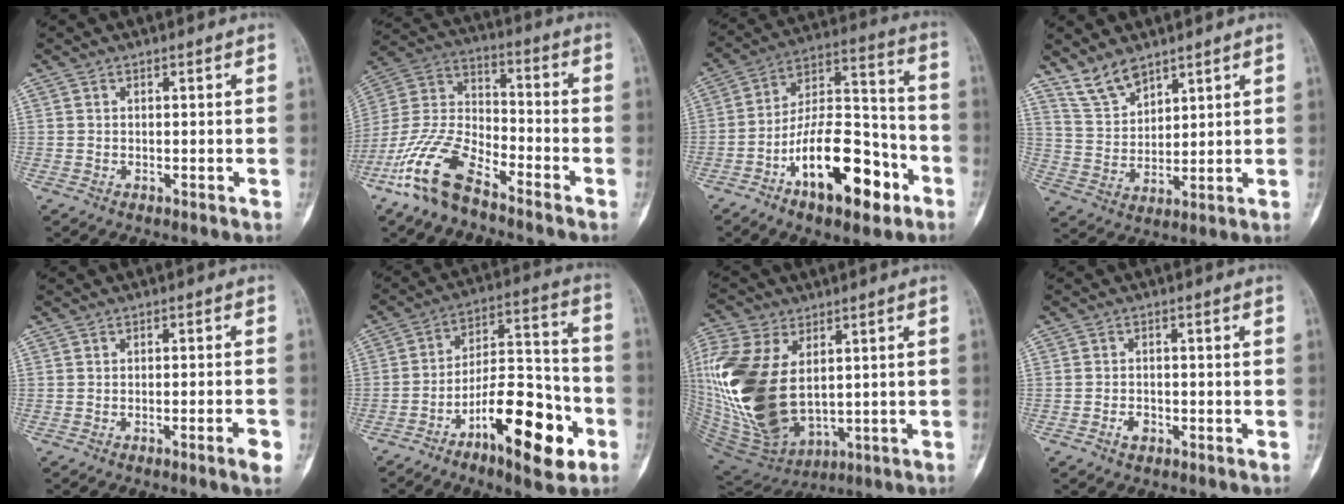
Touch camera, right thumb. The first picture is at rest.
{"total": 14.6, "force": [-9.8, 5.8, 9.2], "torque": [-0.190, 0.055, -0.202]}
{"total": 19.9, "force": [-9.3, 8.9, 15.2], "torque": [-0.225, 0.074, -0.151]}
{"total": 7.2, "force": [5.9, 3.1, 2.8], "torque": [-0.043, -0.033, 0.127]}
{"total": 3.3, "force": [-1.6, 0.2, 2.8], "torque": [-0.043, 0.006, -0.024]}
{"total": 18.4, "force": [-8.6, 6.8, 14.7], "torque": [-0.212, 0.065, -0.136]}
{"total": 22.8, "force": [2.7, 14.1, 17.7], "torque": [-0.387, -0.026, 0.067]}
{"total": 2.3, "force": [-1.2, 1.5, 1.2], "torque": [-0.016, 0.009, -0.022]}